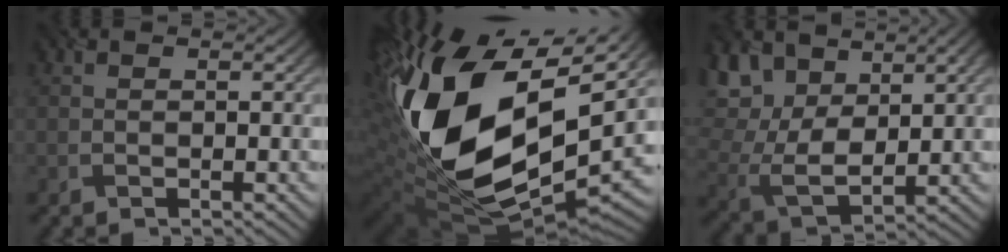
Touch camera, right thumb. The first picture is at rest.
{"total": 20.9, "force": [3.6, 12.1, 16.7], "torque": [-0.377, -0.015, 0.074]}
{"total": 9.7, "force": [5.2, 5.2, 6.3], "torque": [-0.165, 0.007, 0.099]}